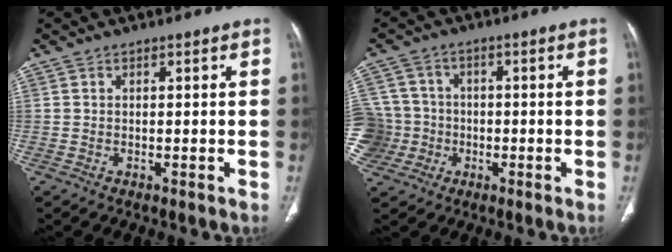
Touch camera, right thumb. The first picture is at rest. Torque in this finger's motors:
{"motor_torque": [-0.10, -0.02, 0.01, 0.32, 0.00]}